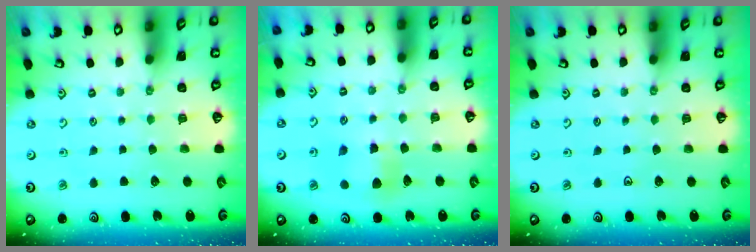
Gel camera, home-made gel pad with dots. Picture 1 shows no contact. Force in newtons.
{"total": 6.3, "press": 6.3, "slide": 0.4}
{"total": 0.0}